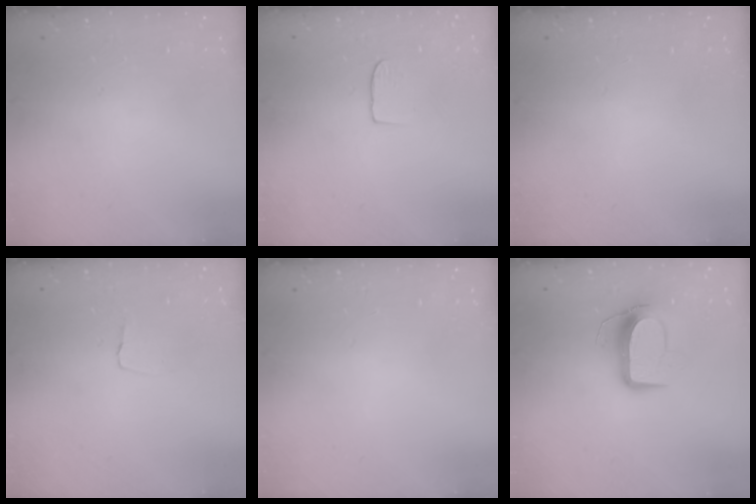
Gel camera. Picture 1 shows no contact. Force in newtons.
{"total": 4.7, "press": 4.7, "slide": 0.4}
{"total": 0.0}
{"total": 2.9, "press": 2.8, "slide": 0.3}
{"total": 0.0}
{"total": 10.5, "press": 10.5, "slide": 0.3}